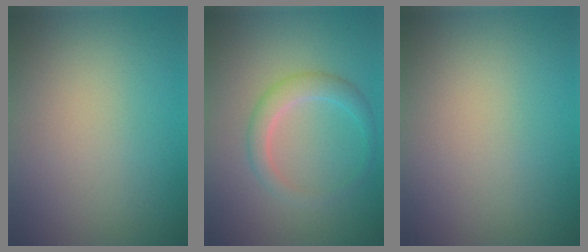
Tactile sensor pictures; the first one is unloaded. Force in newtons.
{"total": 2.4, "press": 2.4, "slide": 0.1}
{"total": 0.0}